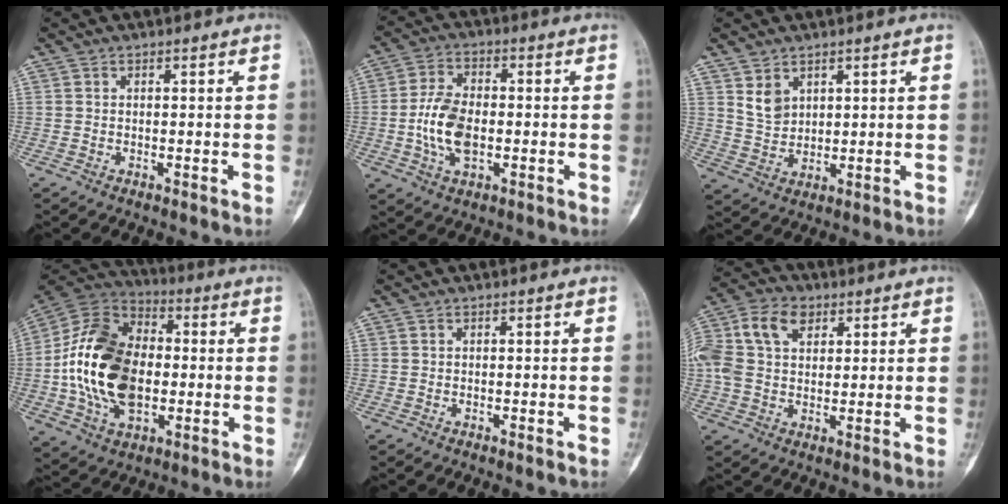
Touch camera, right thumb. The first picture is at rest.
{"total": 10.0, "force": [-1.4, 5.9, 8.0], "torque": [-0.148, 0.009, -0.030]}
{"total": 4.5, "force": [2.4, 3.1, 2.2], "torque": [-0.029, -0.021, 0.059]}
{"total": 21.7, "force": [-1.8, 14.3, 16.2], "torque": [-0.282, 0.015, -0.034]}
{"total": 0.5, "force": [-0.4, 0.0, 0.4], "torque": [-0.008, 0.001, -0.002]}
{"total": 14.9, "force": [4.5, 10.5, 9.6], "torque": [-0.216, 0.027, 0.079]}